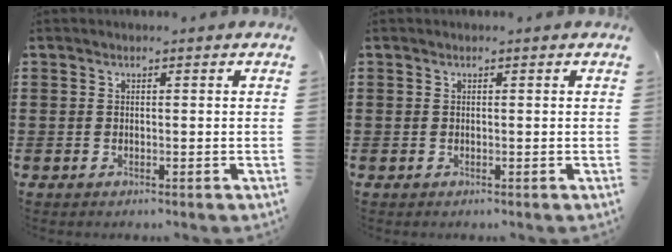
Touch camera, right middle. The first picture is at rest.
{"total": 0.0}